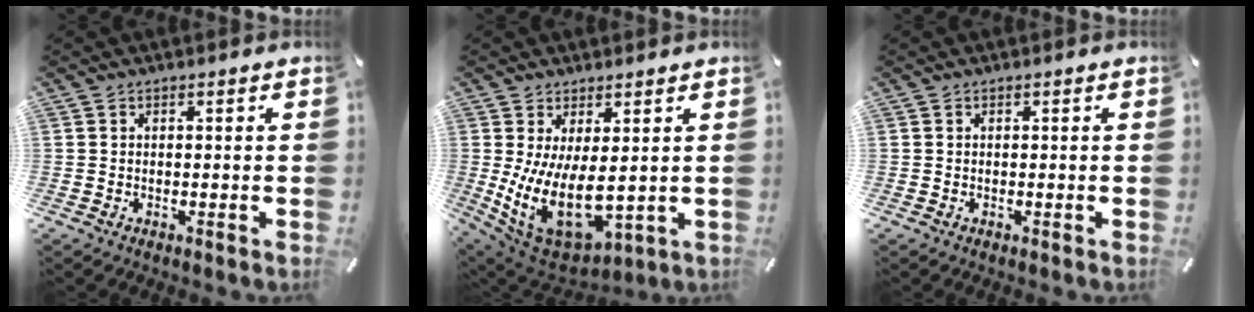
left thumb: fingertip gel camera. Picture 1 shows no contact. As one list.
[{"total": 13.9, "force": [-0.1, 7.7, 11.6], "torque": [-0.217, -0.029, 0.014]}, {"total": 0.0}]